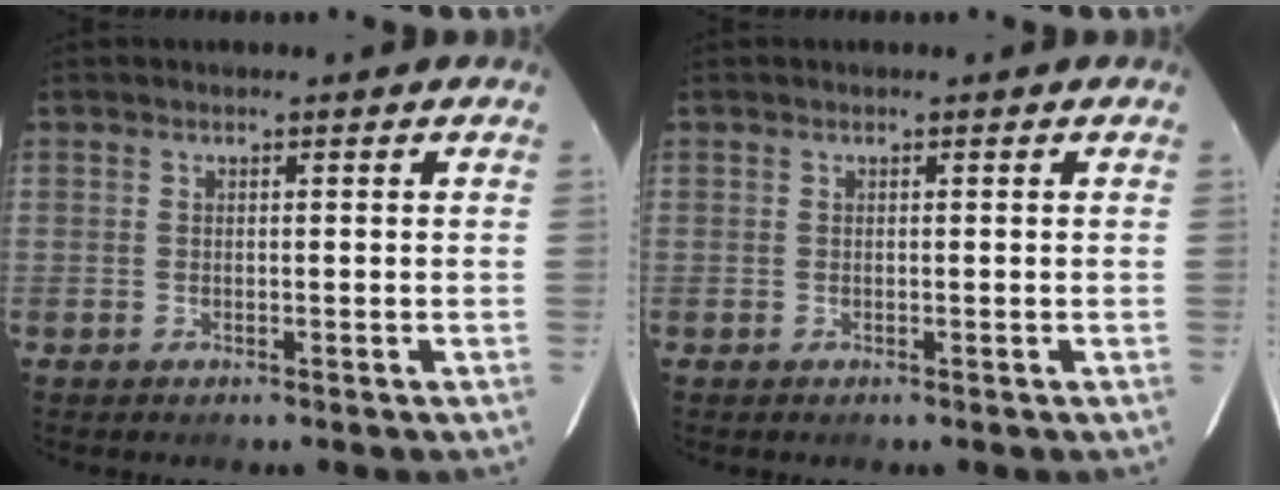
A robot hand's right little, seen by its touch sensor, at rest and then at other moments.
{"total": 0.0}